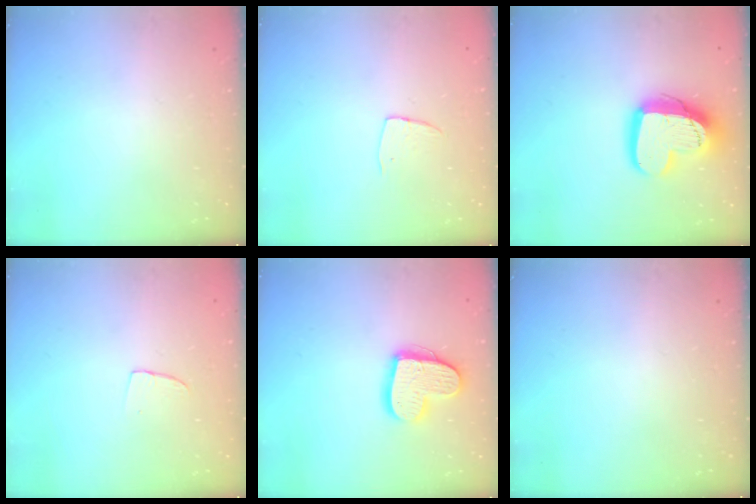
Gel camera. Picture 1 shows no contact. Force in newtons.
{"total": 4.8, "press": 4.8, "slide": 0.4}
{"total": 16.7, "press": 16.6, "slide": 1.5}
{"total": 2.9, "press": 2.9, "slide": 0.2}
{"total": 15.4, "press": 15.4, "slide": 1.2}
{"total": 0.0}